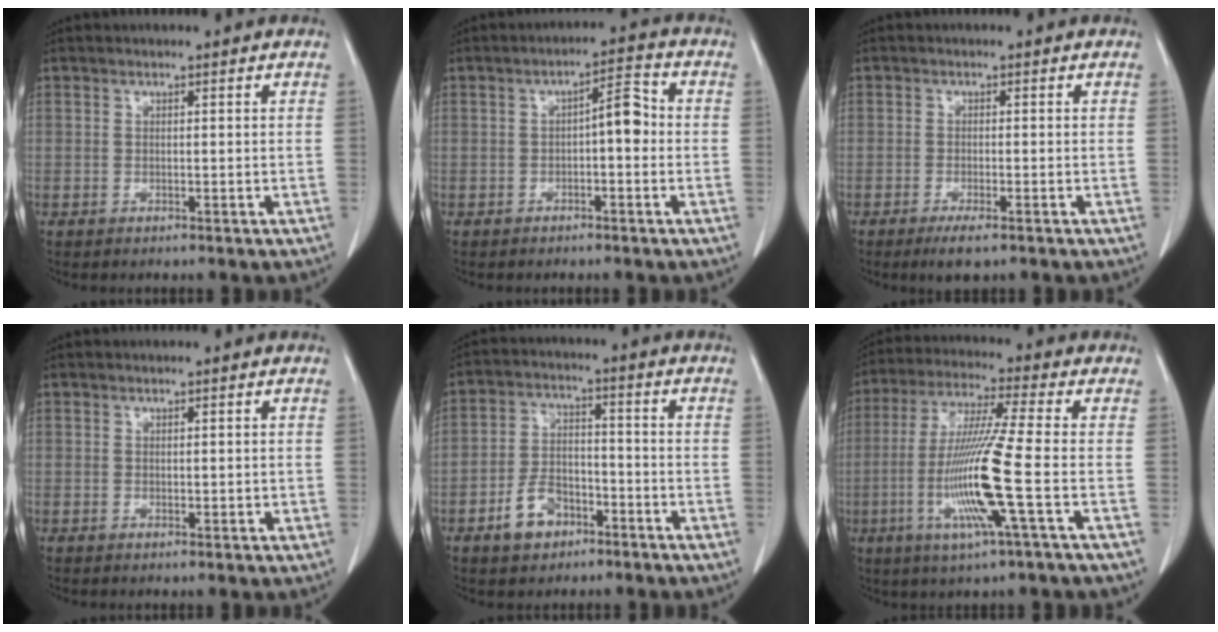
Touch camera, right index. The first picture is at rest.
{"total": 4.6, "force": [-0.4, 1.4, 4.4], "torque": [-0.061, 0.022, -0.008]}
{"total": 3.3, "force": [-2.2, 0.5, 2.5], "torque": [-0.044, -0.007, -0.035]}
{"total": 0.7, "force": [0.1, 0.4, 0.5], "torque": [-0.007, -0.002, 0.005]}
{"total": 7.0, "force": [-3.9, 4.4, 3.8], "torque": [-0.082, 0.015, -0.065]}
{"total": 13.3, "force": [-3.3, -1.1, 12.9], "torque": [-0.265, -0.017, -0.072]}